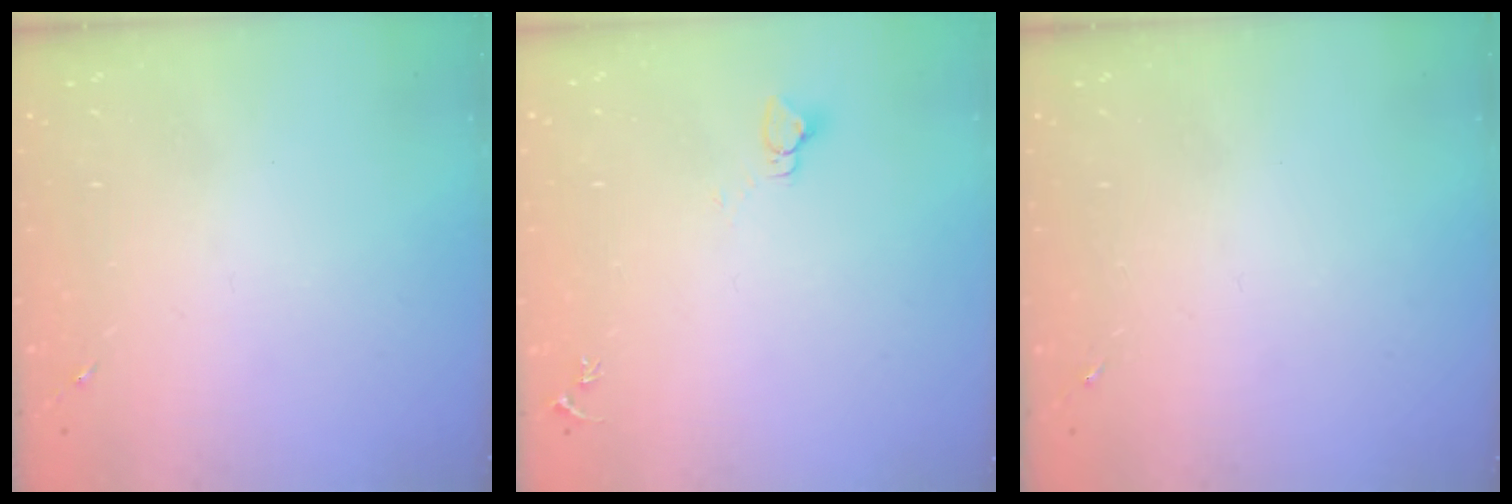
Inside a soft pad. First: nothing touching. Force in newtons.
{"total": 2.7, "press": 2.7, "slide": 0.1}
{"total": 0.0}